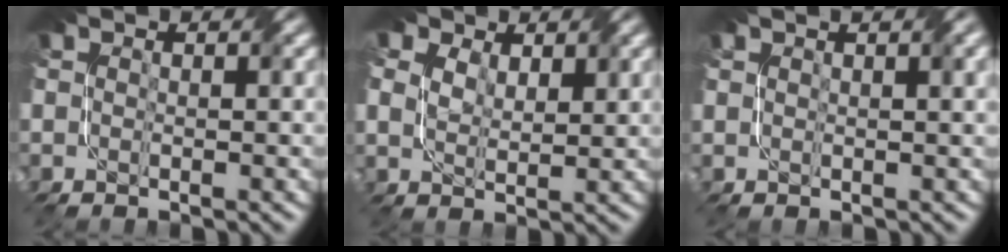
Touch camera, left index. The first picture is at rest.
{"total": 7.5, "force": [4.2, 5.0, 3.7], "torque": [-0.101, 0.027, 0.061]}
{"total": 4.9, "force": [2.7, 2.0, 3.6], "torque": [-0.032, 0.026, 0.013]}